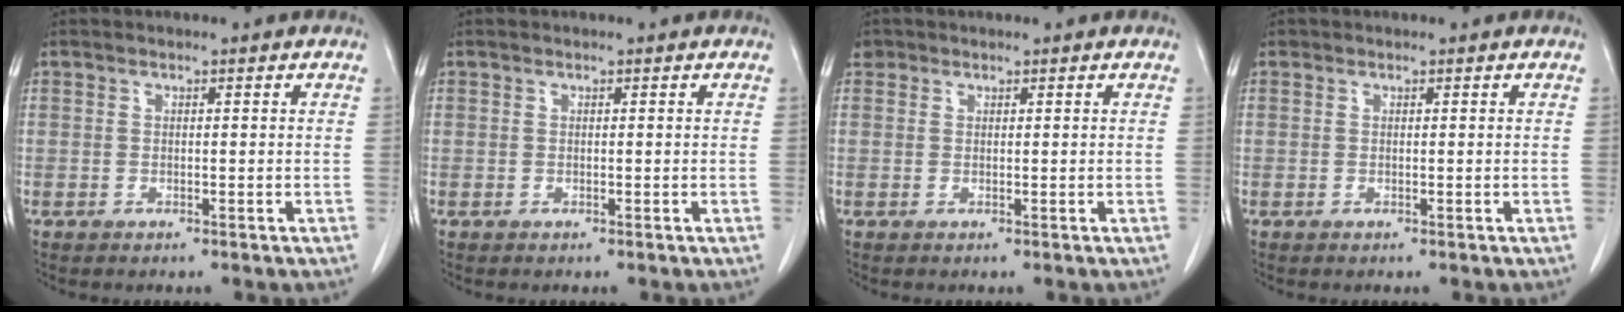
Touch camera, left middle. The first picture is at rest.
{"total": 0.0}
{"total": 1.1, "force": [0.7, 0.9, 0.1], "torque": [0.006, 0.008, 0.008]}
{"total": 0.0}